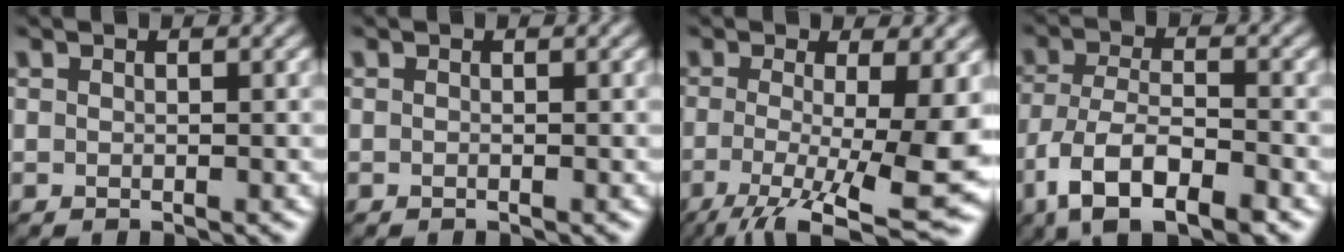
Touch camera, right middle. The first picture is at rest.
{"total": 0.0}
{"total": 11.1, "force": [-2.8, 2.9, 10.3], "torque": [-0.170, -0.022, -0.036]}
{"total": 7.7, "force": [-4.1, 3.3, 5.6], "torque": [-0.111, -0.006, -0.079]}